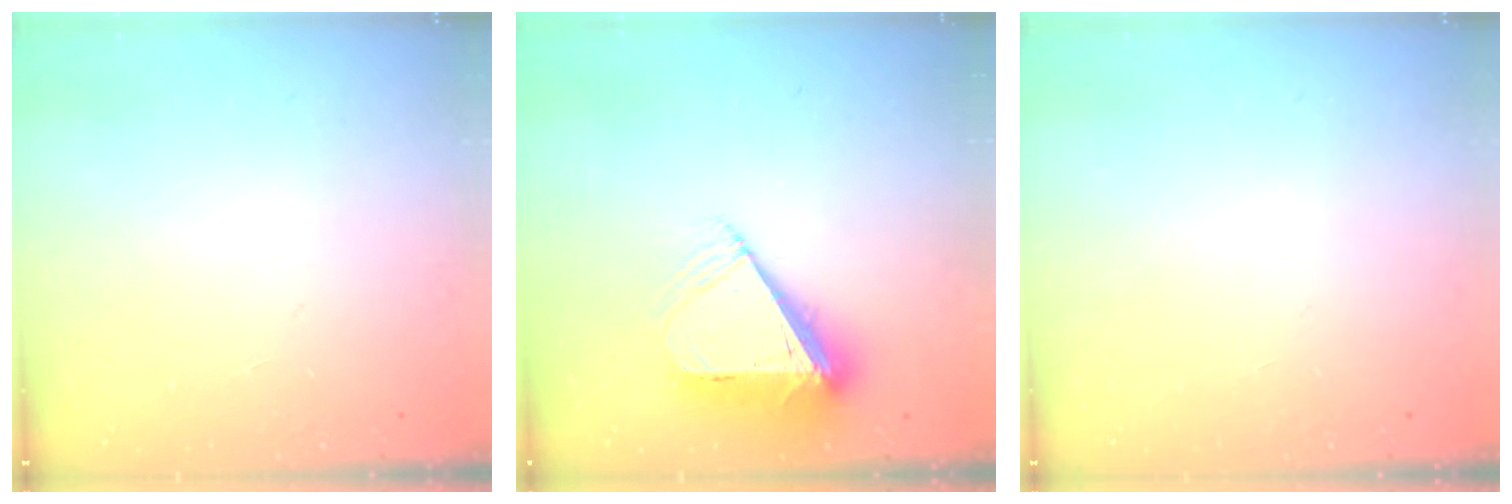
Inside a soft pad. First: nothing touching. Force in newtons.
{"total": 10.3, "press": 10.2, "slide": 1.4}
{"total": 0.0}